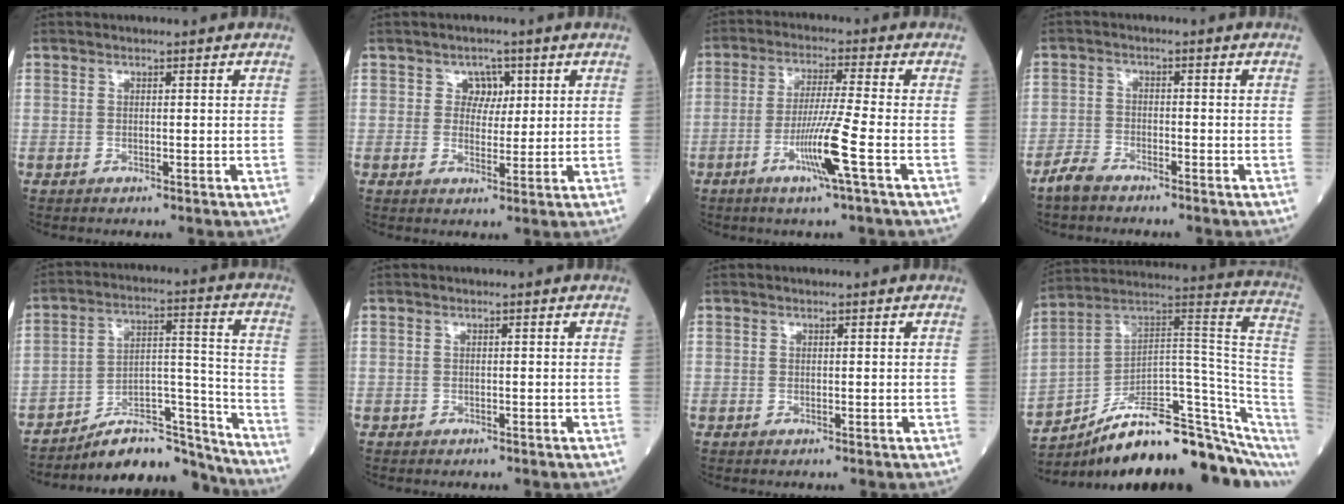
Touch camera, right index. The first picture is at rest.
{"total": 3.2, "force": [1.2, 2.6, 1.5], "torque": [-0.012, 0.003, 0.016]}
{"total": 8.2, "force": [-3.2, -1.3, 7.4], "torque": [-0.145, -0.014, -0.066]}
{"total": 3.5, "force": [-3.1, 1.1, 1.2], "torque": [-0.031, -0.002, -0.058]}
{"total": 13.8, "force": [-13.3, 2.5, 2.6], "torque": [-0.022, 0.066, -0.214]}
{"total": 0.6, "force": [-0.3, 0.5, 0.0], "torque": [-0.006, 0.005, -0.007]}
{"total": 0.0}
{"total": 23.3, "force": [-15.7, 5.6, 16.3], "torque": [-0.146, 0.068, -0.234]}